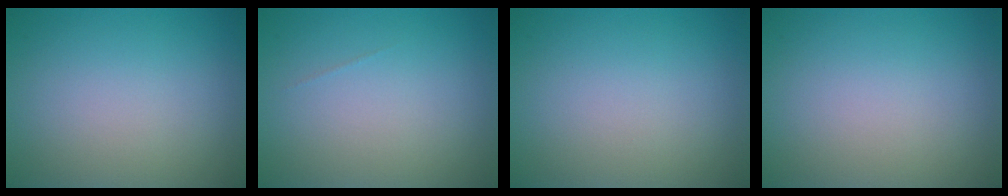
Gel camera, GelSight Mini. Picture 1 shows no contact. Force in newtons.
{"total": 0.0}
{"total": 0.0}
{"total": 0.0}